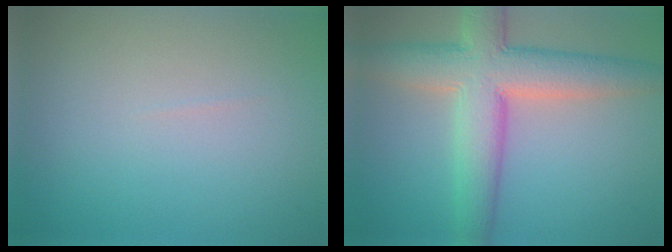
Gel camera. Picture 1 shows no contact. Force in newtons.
{"total": 8.6, "press": 8.6, "slide": 0.5}